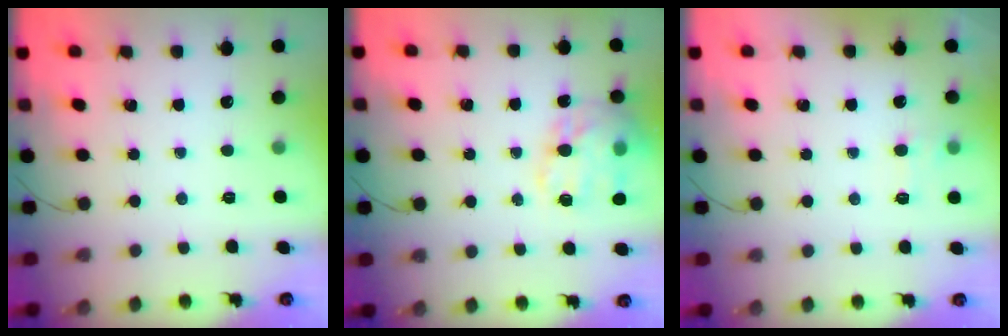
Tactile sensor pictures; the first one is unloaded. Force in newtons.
{"total": 19.0, "press": 18.8, "slide": 2.9}
{"total": 7.7, "press": 7.6, "slide": 1.4}